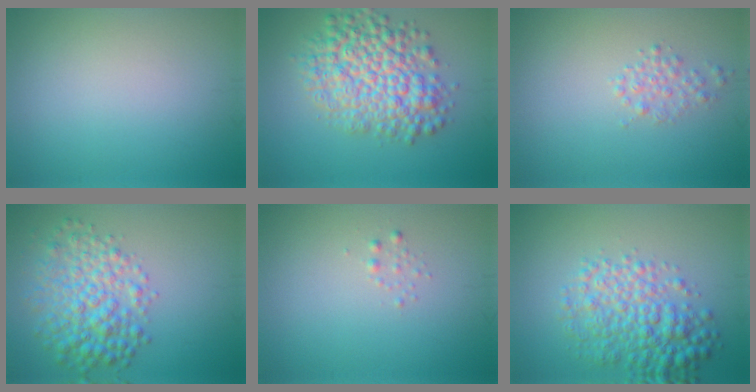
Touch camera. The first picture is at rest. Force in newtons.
{"total": 8.0, "press": 8.0, "slide": 0.2}
{"total": 1.5, "press": 1.5, "slide": 0.1}
{"total": 5.8, "press": 5.8, "slide": 0.1}
{"total": 0.6, "press": 0.6, "slide": 0.1}
{"total": 5.7, "press": 5.7, "slide": 0.1}